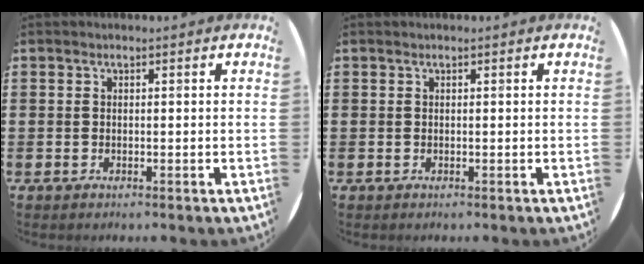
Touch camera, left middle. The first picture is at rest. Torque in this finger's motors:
{"motor_torque": [0.08, -0.11, -0.01, 0.01]}